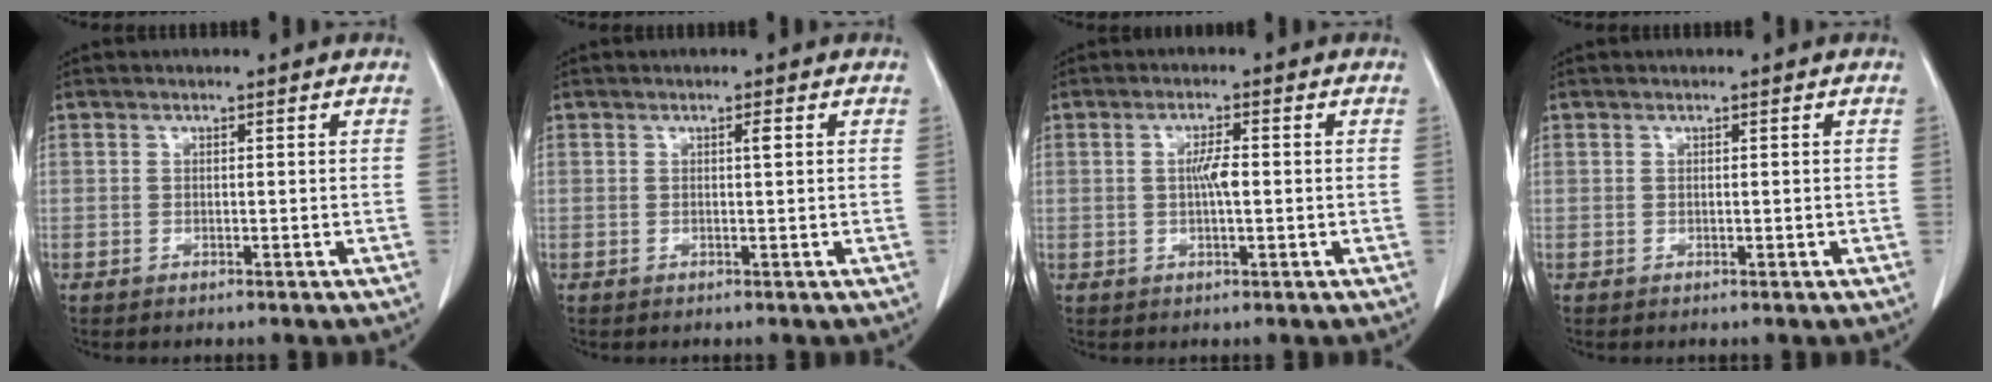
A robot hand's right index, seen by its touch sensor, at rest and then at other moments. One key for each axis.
{"total": 0.9, "fx": 0.3, "fy": 0.0, "fz": 0.9, "tx": -0.016, "ty": 0.001, "tz": 0.005}
{"total": 2.8, "fx": 0.0, "fy": 0.5, "fz": 2.8, "tx": -0.052, "ty": 0.003, "tz": -0.001}
{"total": 0.0}